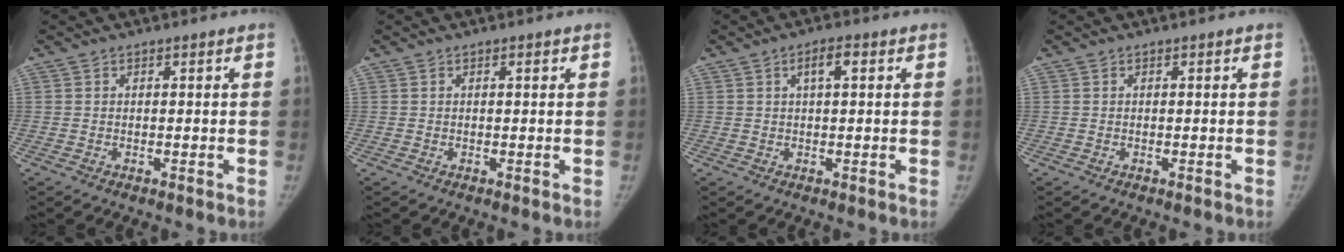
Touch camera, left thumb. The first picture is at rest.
{"total": 0.6, "force": [0.3, 0.1, 0.5], "torque": [-0.008, 0.000, 0.003]}
{"total": 3.0, "force": [1.0, 0.9, 2.7], "torque": [-0.045, 0.009, 0.017]}
{"total": 0.0}